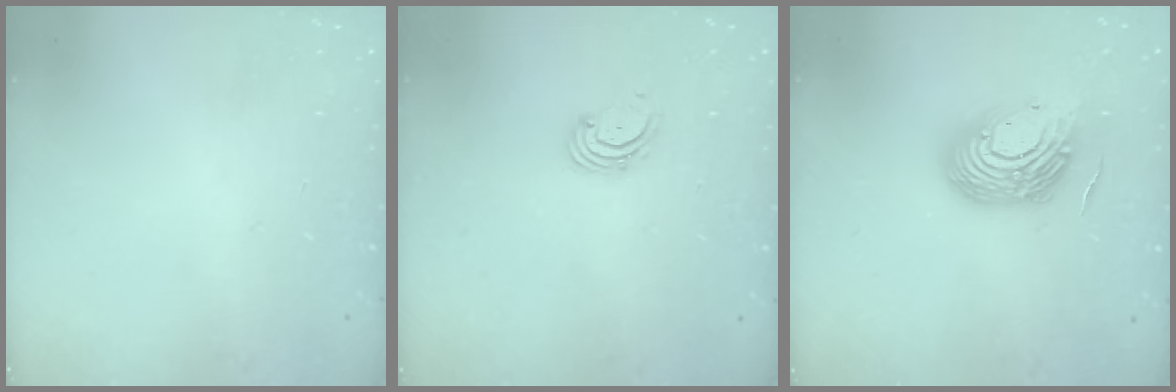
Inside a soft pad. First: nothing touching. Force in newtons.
{"total": 2.2, "press": 2.1, "slide": 0.7}
{"total": 15.4, "press": 15.3, "slide": 1.4}